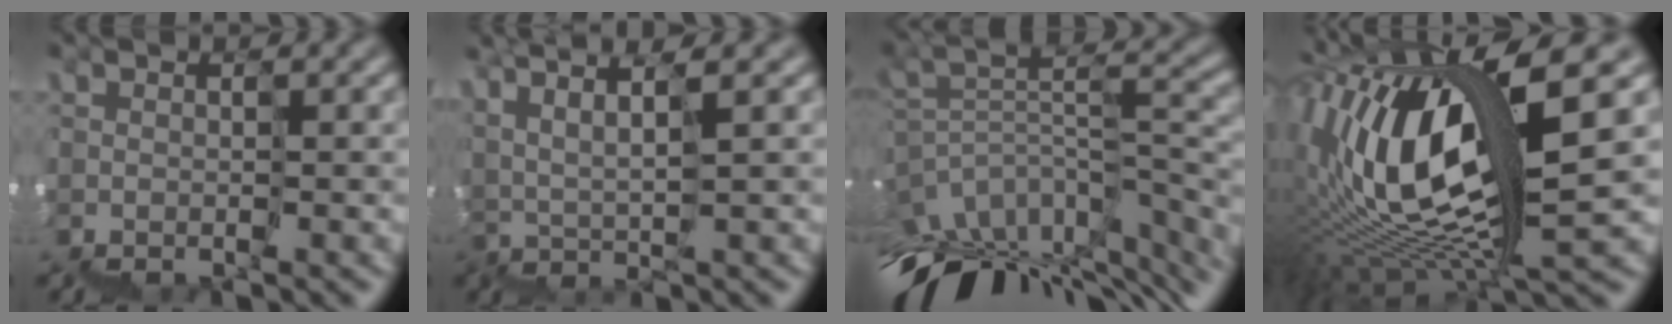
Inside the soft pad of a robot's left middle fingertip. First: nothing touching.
{"total": 4.7, "force": [4.5, -0.4, 1.4], "torque": [-0.058, 0.030, 0.085]}
{"total": 9.1, "force": [-6.5, 3.8, 5.2], "torque": [-0.126, 0.029, -0.095]}
{"total": 11.8, "force": [5.4, 2.7, 10.1], "torque": [-0.218, 0.029, 0.103]}